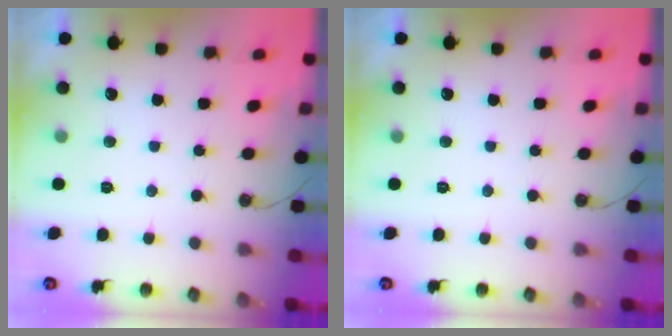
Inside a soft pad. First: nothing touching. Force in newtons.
{"total": 0.0}